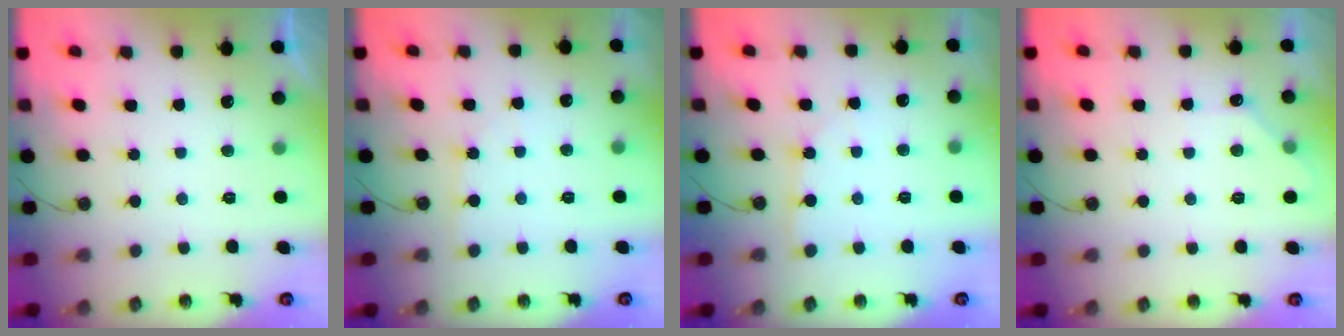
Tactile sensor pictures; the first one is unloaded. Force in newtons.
{"total": 2.7, "press": 2.7, "slide": 0.5}
{"total": 1.9, "press": 1.9, "slide": 0.2}
{"total": 4.0, "press": 4.0, "slide": 0.5}